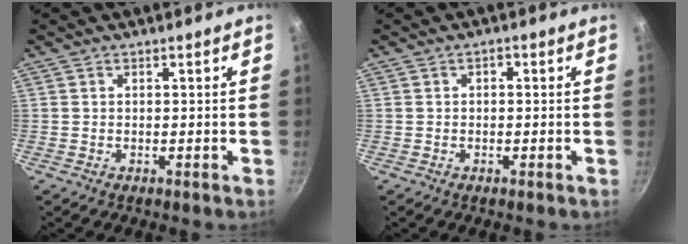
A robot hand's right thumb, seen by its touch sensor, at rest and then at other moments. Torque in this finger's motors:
{"motor_torque": [0.00, -0.25, 0.04, 0.26, 0.00]}